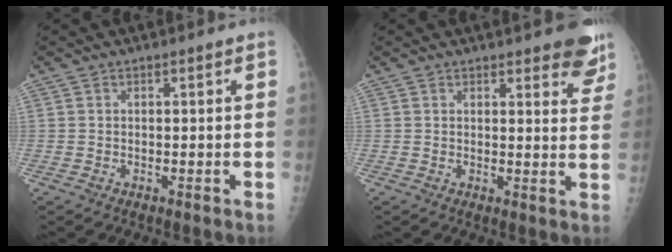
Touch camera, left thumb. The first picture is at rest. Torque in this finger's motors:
{"motor_torque": [2.04, -1.12, 0.55, -0.09, 0.10]}